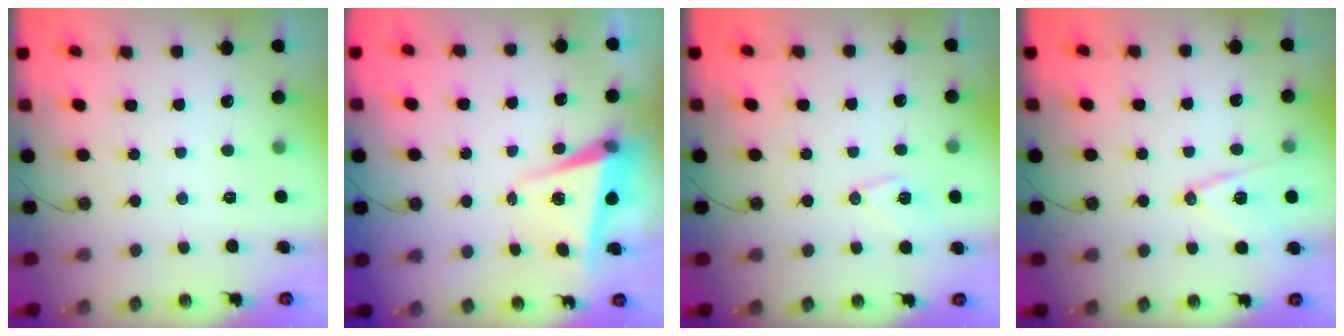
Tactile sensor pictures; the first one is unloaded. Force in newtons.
{"total": 5.6, "press": 5.3, "slide": 1.8}
{"total": 8.2, "press": 8.2, "slide": 0.8}
{"total": 12.7, "press": 12.2, "slide": 3.5}